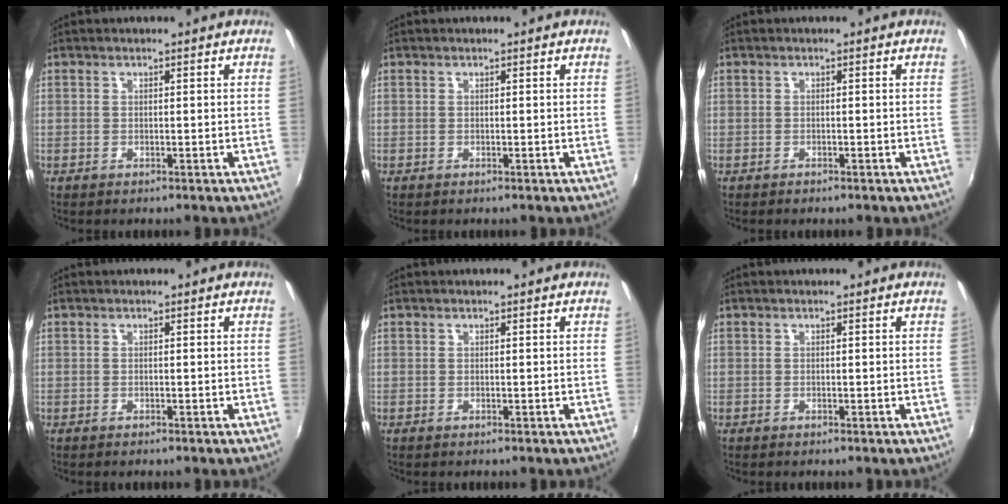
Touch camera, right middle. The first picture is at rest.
{"total": 0.0}
{"total": 0.5, "force": [-0.5, 0.3, 0.0], "torque": [-0.003, -0.001, -0.009]}
{"total": 0.0}
{"total": 0.0}
{"total": 0.0}